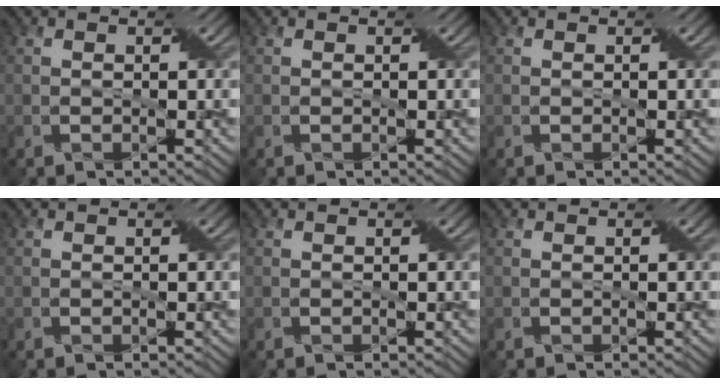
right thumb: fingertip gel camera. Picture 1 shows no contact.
{"total": 0.0}
{"total": 0.0}
{"total": 0.0}
{"total": 0.0}
{"total": 0.0}